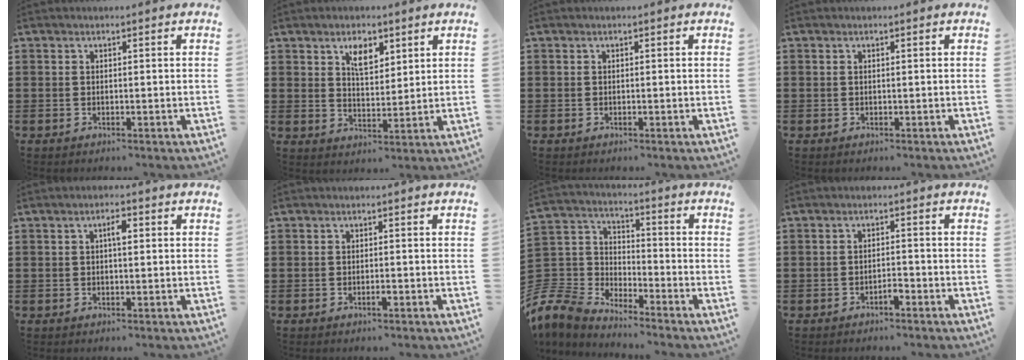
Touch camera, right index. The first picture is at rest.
{"total": 4.5, "force": [2.7, 2.1, 2.9], "torque": [-0.048, 0.002, 0.045]}
{"total": 0.0}
{"total": 0.0}
{"total": 2.0, "force": [0.4, 0.6, 1.8], "torque": [-0.029, 0.004, 0.002]}
{"total": 1.1, "force": [-0.7, 0.2, 0.9], "torque": [-0.018, -0.003, -0.011]}
{"total": 6.5, "force": [-5.8, 2.9, 0.7], "torque": [-0.073, -0.014, -0.129]}
{"total": 1.7, "force": [-1.3, 0.4, 1.1], "torque": [-0.023, 0.001, -0.024]}